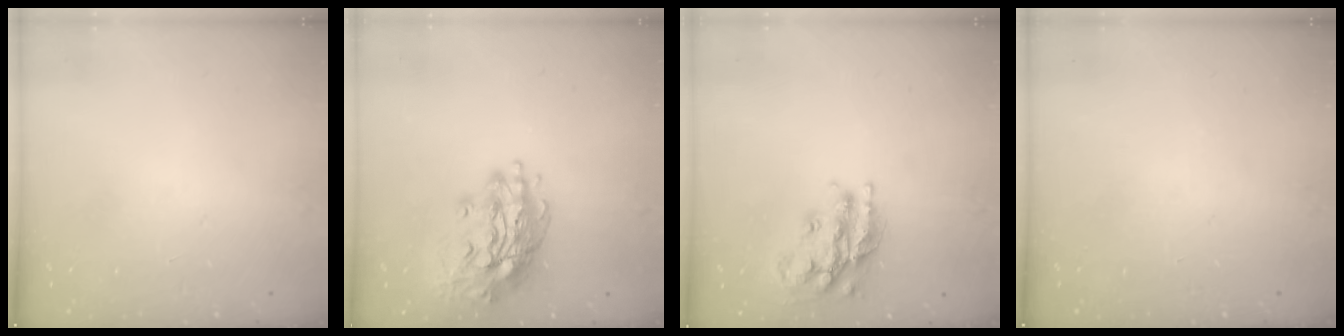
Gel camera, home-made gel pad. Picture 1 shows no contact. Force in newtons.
{"total": 15.7, "press": 15.7, "slide": 1.3}
{"total": 18.7, "press": 18.6, "slide": 1.5}
{"total": 0.0}